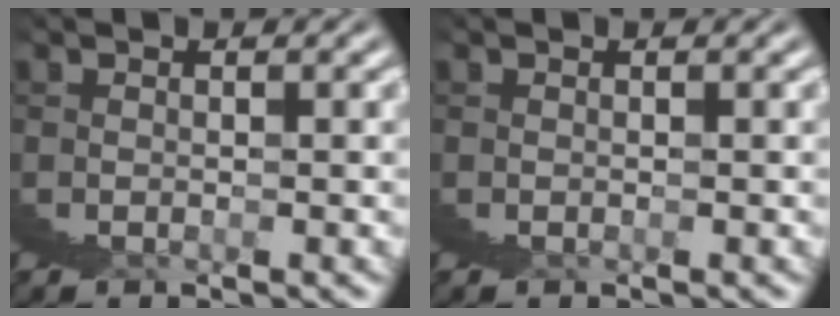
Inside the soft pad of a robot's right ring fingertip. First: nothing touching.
{"total": 0.0}